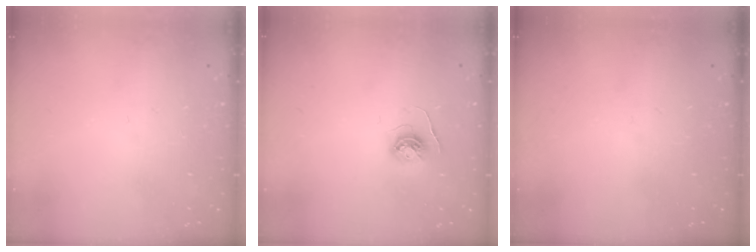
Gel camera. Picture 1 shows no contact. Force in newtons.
{"total": 4.8, "press": 4.7, "slide": 0.5}
{"total": 0.0}